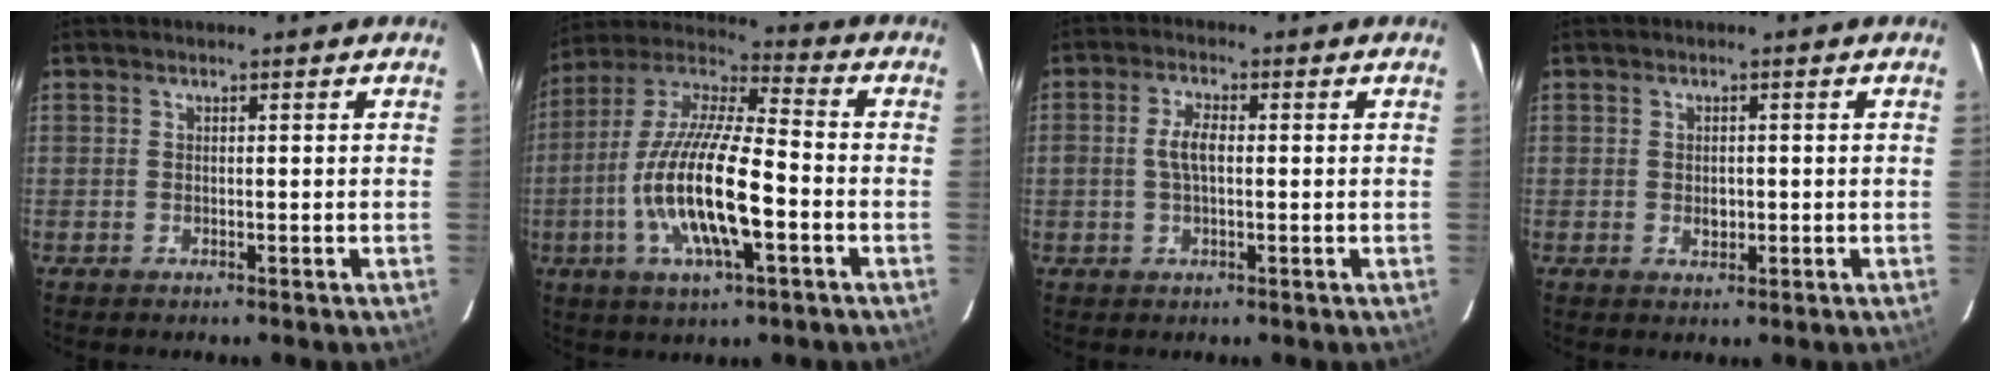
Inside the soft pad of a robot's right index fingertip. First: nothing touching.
{"total": 18.4, "force": [-4.8, 4.9, 17.1], "torque": [-0.338, -0.011, -0.095]}
{"total": 4.1, "force": [0.0, 1.9, 3.6], "torque": [-0.073, 0.007, 0.001]}
{"total": 2.2, "force": [-0.3, 1.7, 1.3], "torque": [-0.020, 0.000, -0.003]}